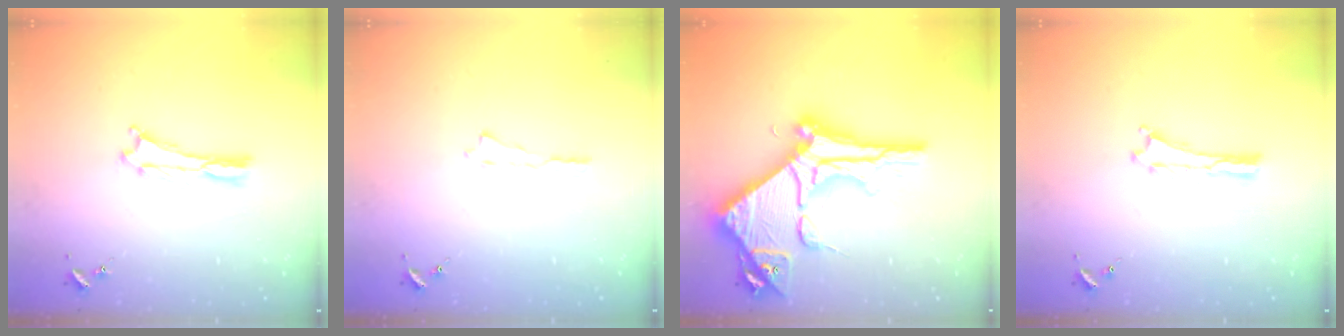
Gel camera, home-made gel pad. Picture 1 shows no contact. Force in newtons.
{"total": 0.0}
{"total": 15.4, "press": 15.3, "slide": 1.5}
{"total": 0.0}